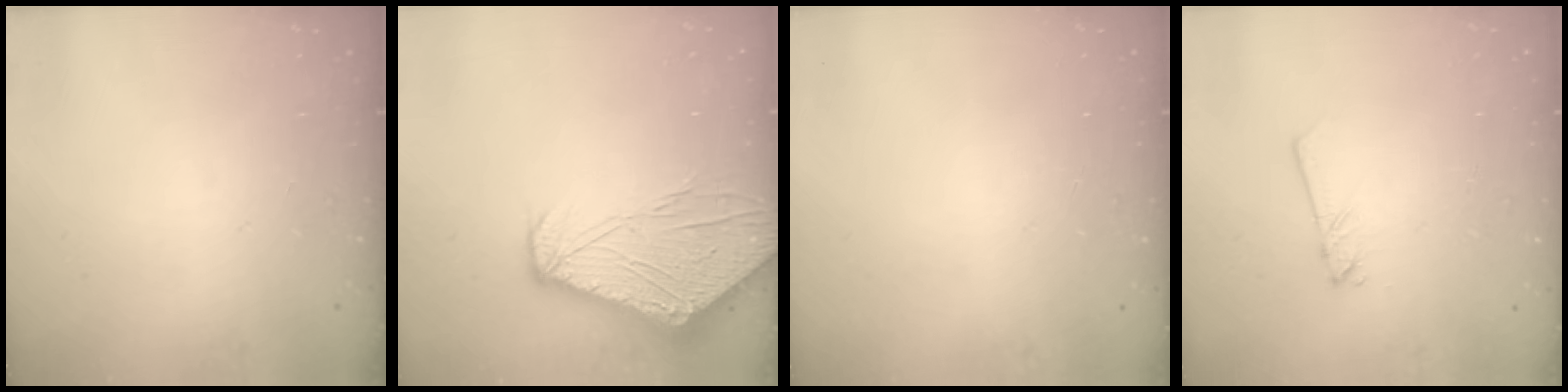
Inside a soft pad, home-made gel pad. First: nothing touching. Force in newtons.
{"total": 12.8, "press": 12.7, "slide": 1.6}
{"total": 0.0}
{"total": 2.0, "press": 2.0, "slide": 0.1}